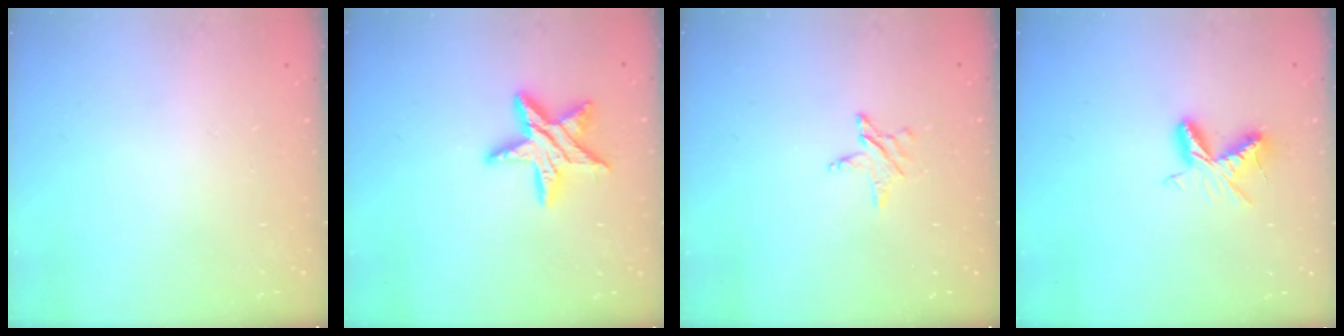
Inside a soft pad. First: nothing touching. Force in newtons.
{"total": 13.8, "press": 13.8, "slide": 0.7}
{"total": 2.9, "press": 2.9, "slide": 0.3}
{"total": 6.6, "press": 6.6, "slide": 0.7}